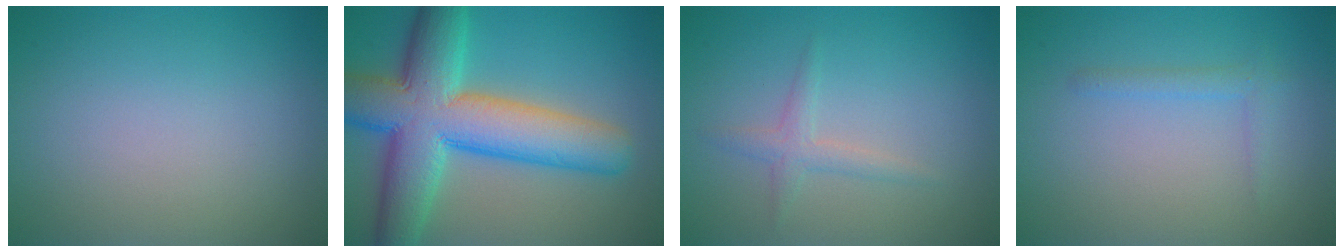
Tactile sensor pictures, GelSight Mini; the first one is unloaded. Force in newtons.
{"total": 12.1, "press": 12.1, "slide": 0.5}
{"total": 1.5, "press": 1.5, "slide": 0.0}
{"total": 1.1, "press": 1.1, "slide": 0.1}